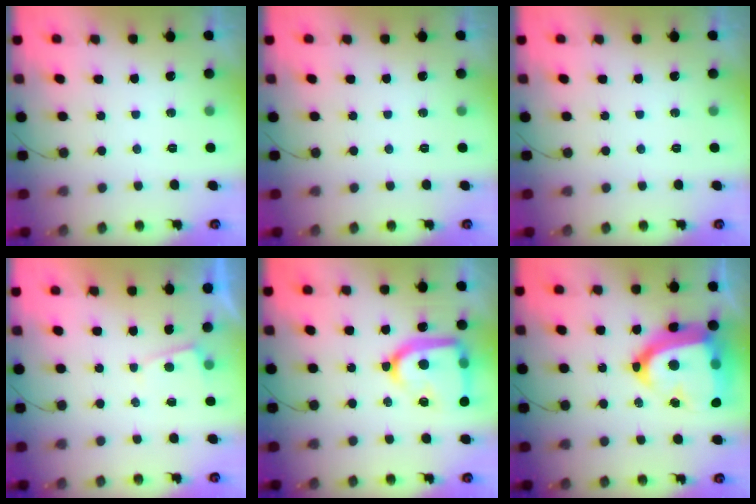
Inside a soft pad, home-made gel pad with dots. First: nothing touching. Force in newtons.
{"total": 0.0}
{"total": 0.0}
{"total": 1.2, "press": 1.2, "slide": 0.1}
{"total": 20.2, "press": 20.1, "slide": 1.9}
{"total": 26.5, "press": 26.4, "slide": 2.5}